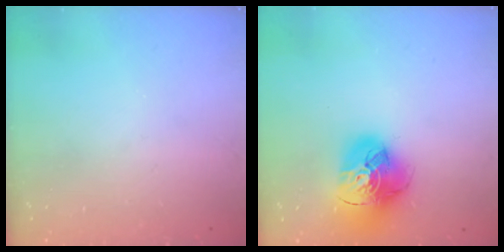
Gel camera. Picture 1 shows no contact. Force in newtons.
{"total": 17.2, "press": 17.0, "slide": 1.9}